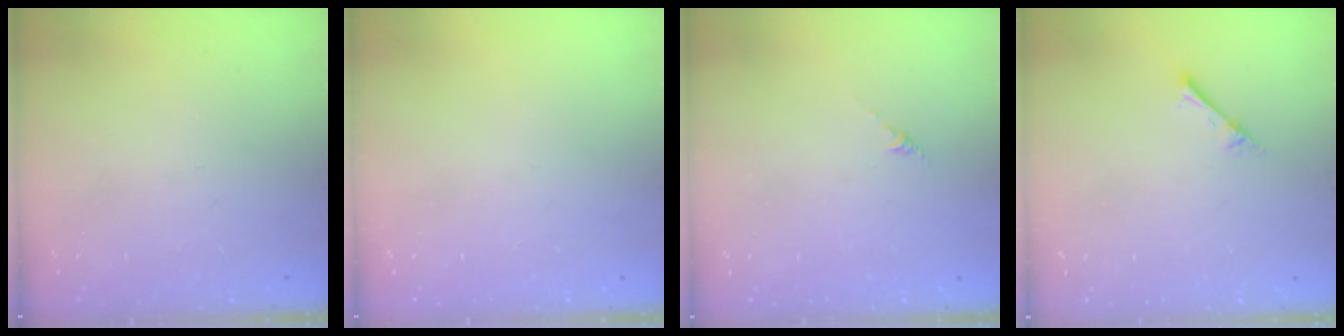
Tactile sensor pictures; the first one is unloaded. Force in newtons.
{"total": 0.0}
{"total": 0.0}
{"total": 2.7, "press": 2.6, "slide": 0.3}